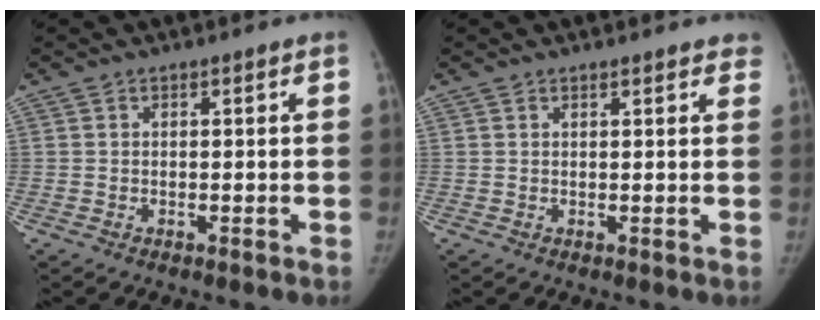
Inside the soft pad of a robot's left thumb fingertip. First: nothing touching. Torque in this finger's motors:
{"motor_torque": [-0.36, 0.22, -0.39, 0.33, 0.00]}